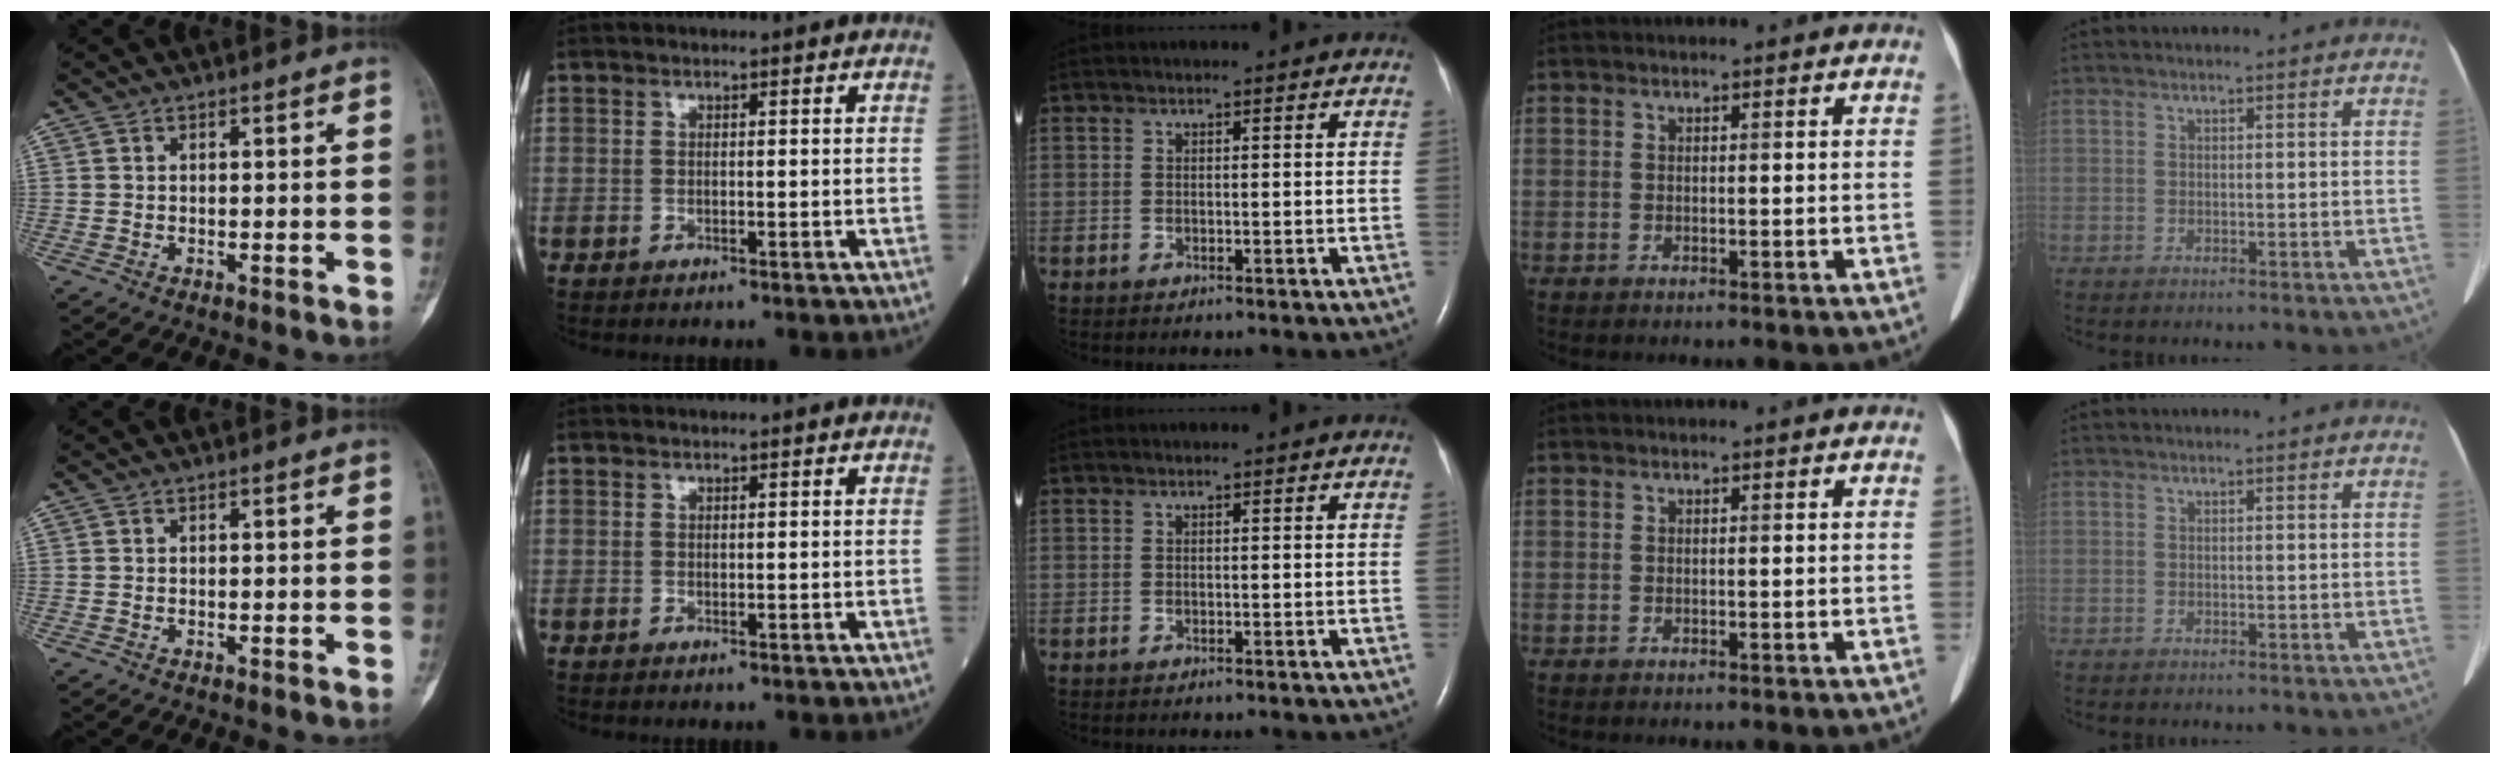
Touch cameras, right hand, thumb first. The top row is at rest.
{}